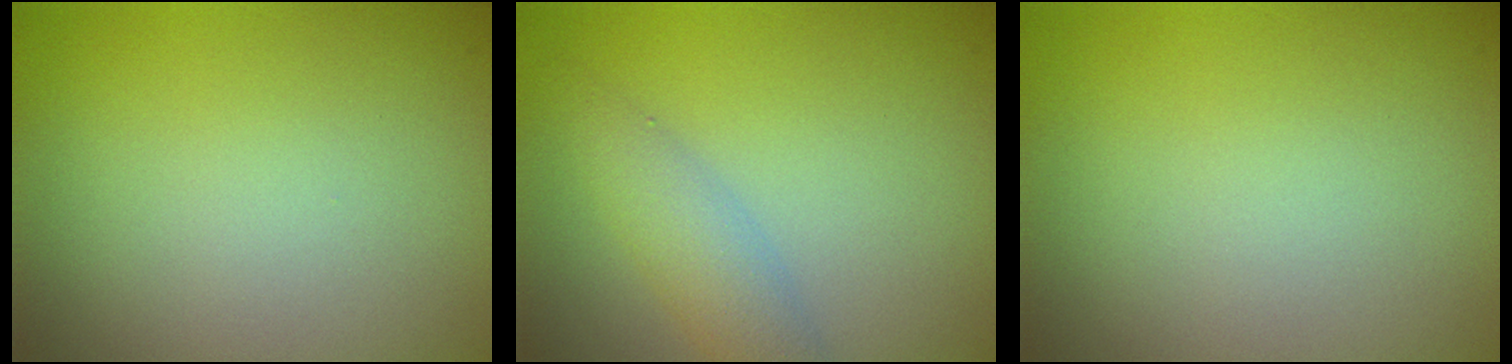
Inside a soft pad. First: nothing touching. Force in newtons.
{"total": 3.1, "press": 3.1, "slide": 0.1}
{"total": 0.0}